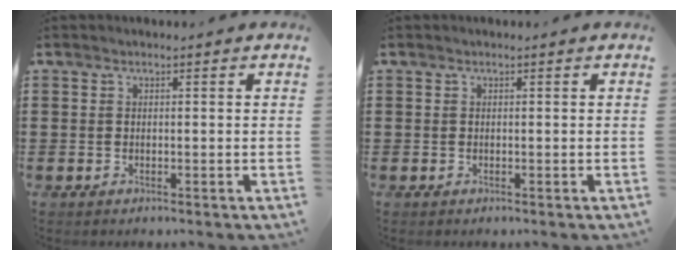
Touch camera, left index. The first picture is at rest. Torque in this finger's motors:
{"motor_torque": [0.00, 0.00, 0.00, 0.00]}